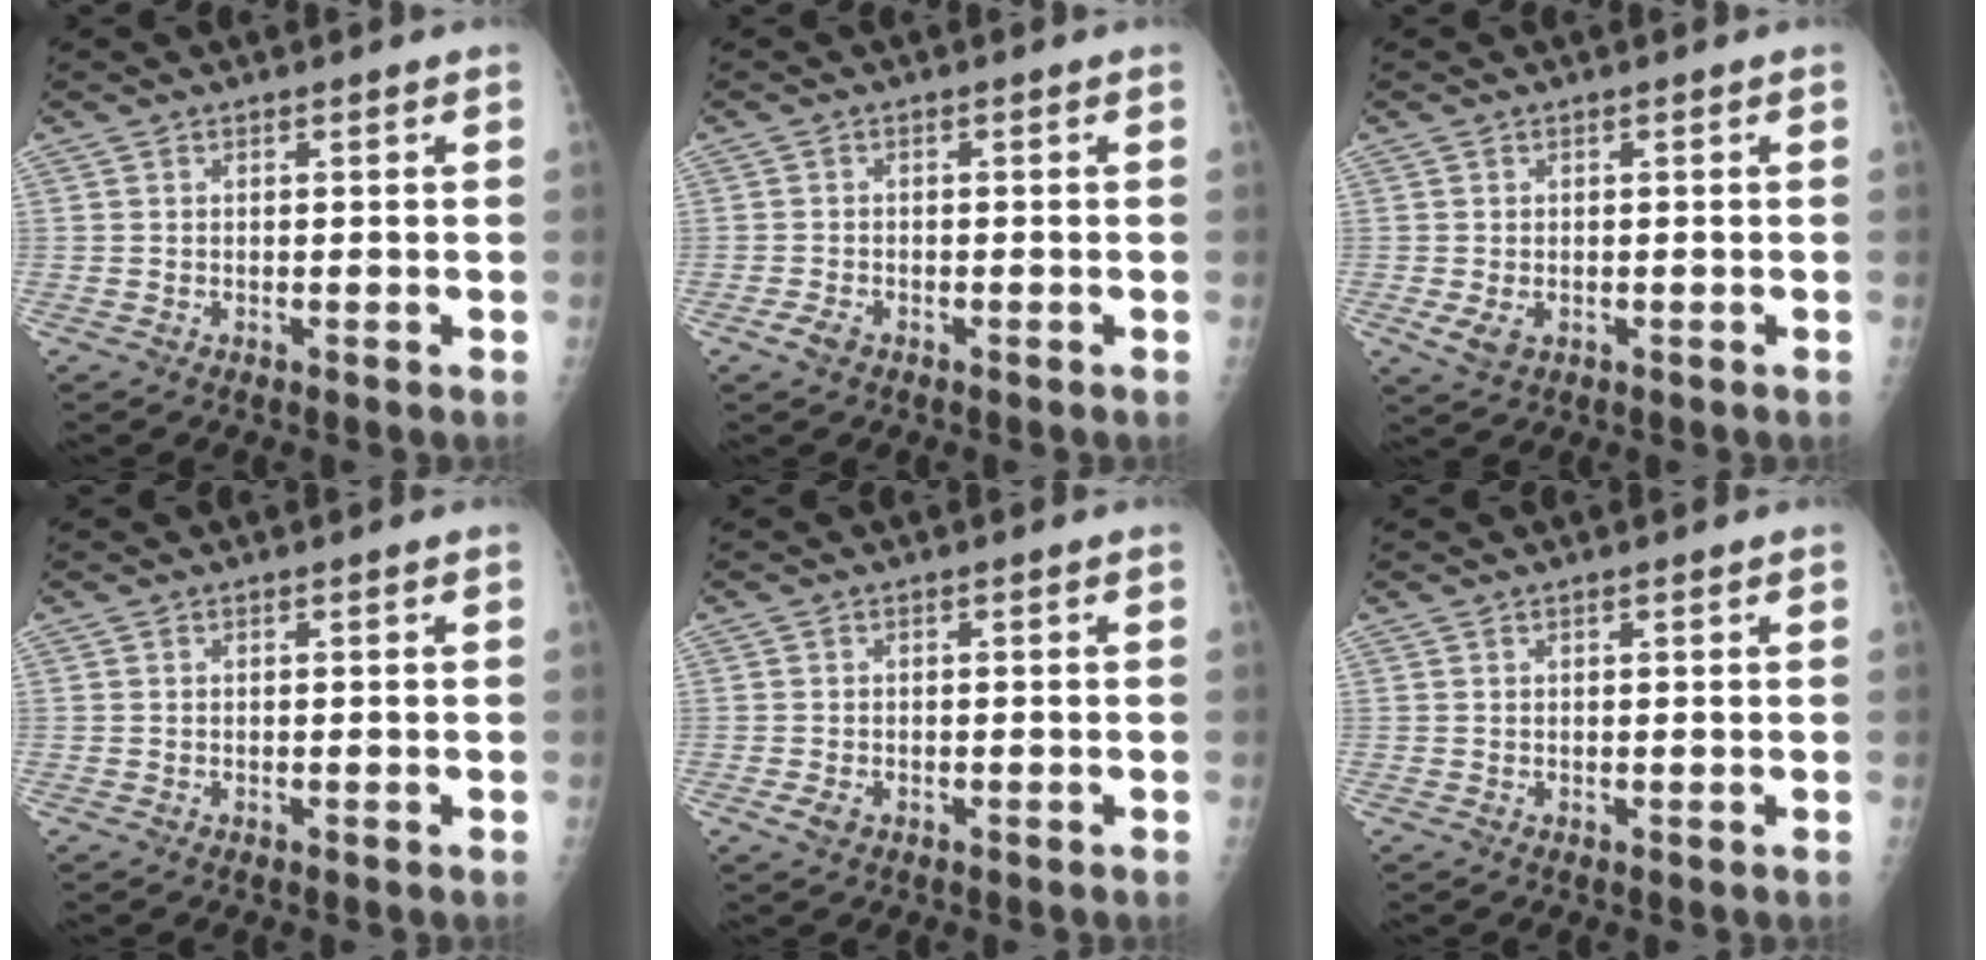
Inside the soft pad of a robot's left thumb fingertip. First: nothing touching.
{"total": 2.0, "force": [-1.2, 1.2, 1.1], "torque": [-0.027, 0.001, -0.021]}
{"total": 2.9, "force": [-0.6, 2.0, 2.0], "torque": [-0.040, -0.006, -0.005]}
{"total": 0.0}
{"total": 1.7, "force": [-0.7, 1.1, 1.0], "torque": [-0.022, -0.002, -0.010]}
{"total": 0.6, "force": [0.5, 0.1, 0.4], "torque": [-0.006, -0.001, 0.008]}